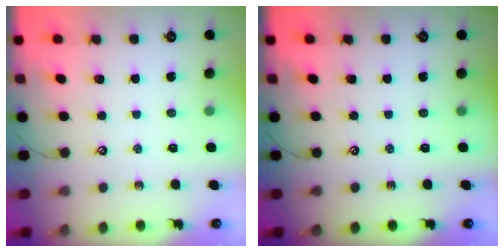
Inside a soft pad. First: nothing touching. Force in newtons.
{"total": 0.0}